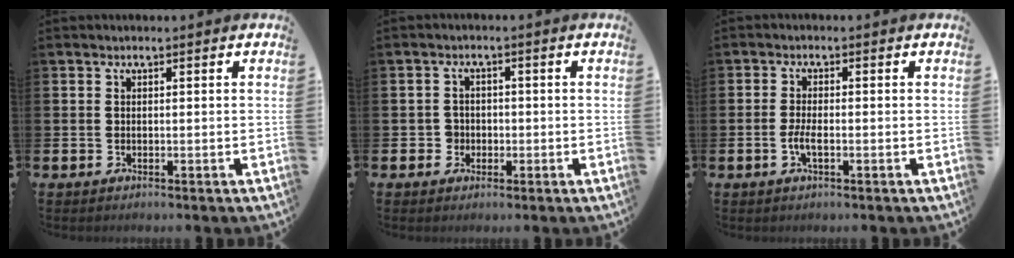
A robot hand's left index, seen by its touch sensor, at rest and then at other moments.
{"total": 2.2, "force": [-0.6, 2.1, 0.3], "torque": [-0.007, 0.004, -0.019]}
{"total": 2.3, "force": [-0.7, 0.7, 2.1], "torque": [-0.031, -0.002, -0.015]}